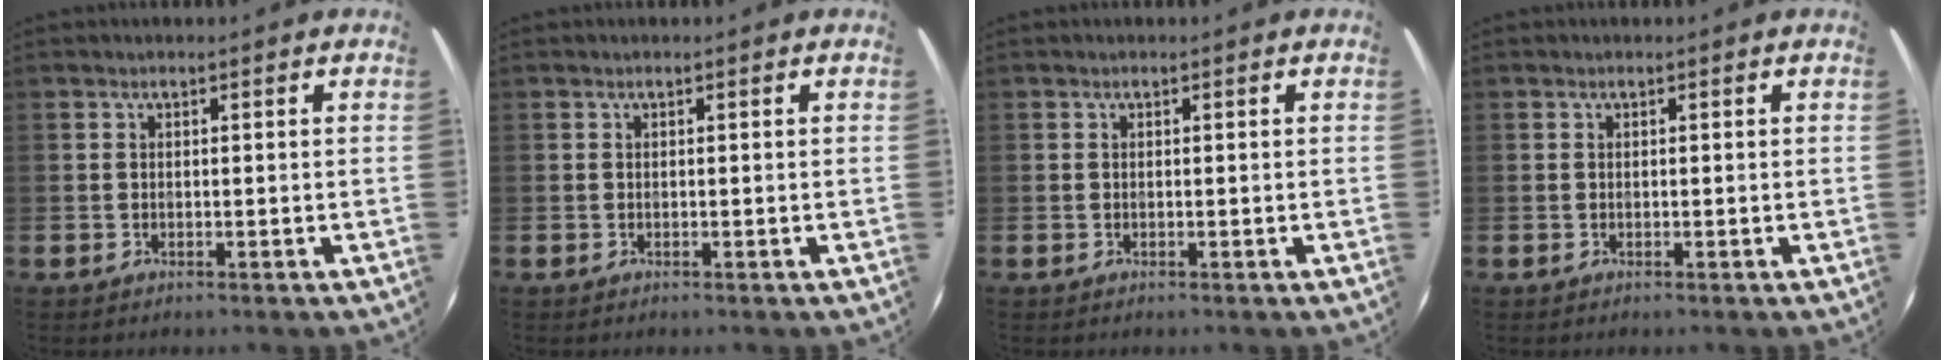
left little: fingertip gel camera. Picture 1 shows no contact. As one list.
[{"total": 0.0}, {"total": 0.0}, {"total": 0.0}]